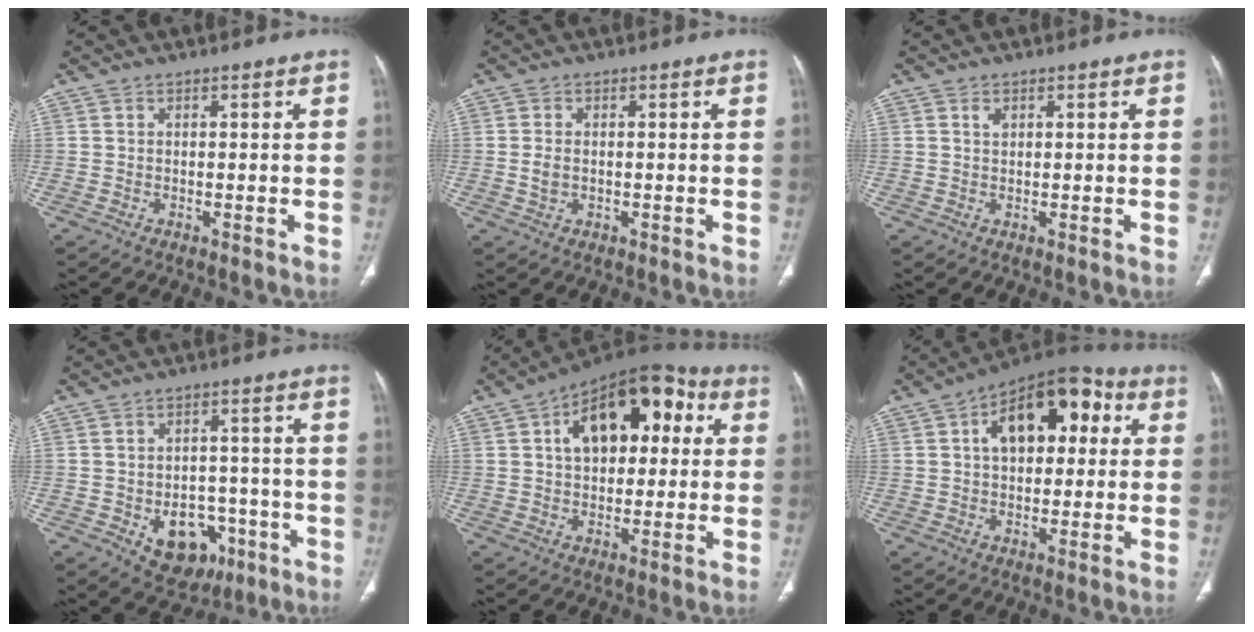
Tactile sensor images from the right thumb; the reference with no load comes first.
{"total": 2.5, "force": [-0.2, 1.6, 1.8], "torque": [-0.039, 0.000, -0.003]}
{"total": 1.2, "force": [0.6, 0.8, 0.7], "torque": [-0.004, -0.001, 0.011]}
{"total": 11.4, "force": [-4.5, 8.3, 6.5], "torque": [-0.052, 0.029, -0.049]}
{"total": 18.2, "force": [4.4, 10.7, 14.0], "torque": [-0.170, 0.030, 0.057]}
{"total": 16.6, "force": [3.9, 9.6, 13.0], "torque": [-0.157, 0.030, 0.052]}